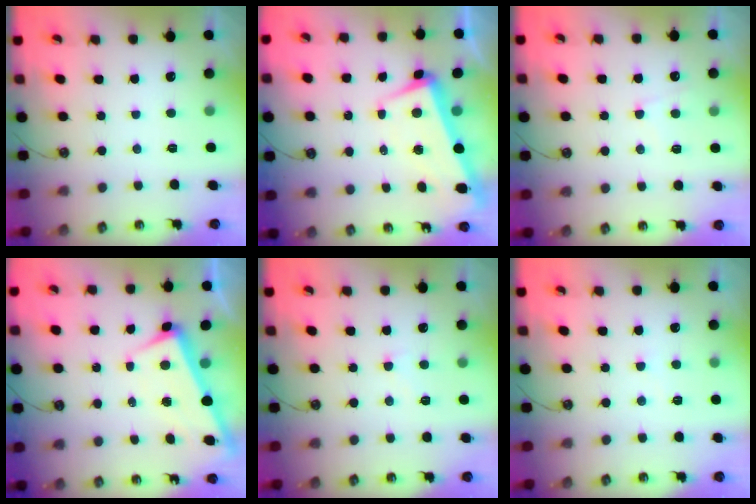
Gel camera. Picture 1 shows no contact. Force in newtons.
{"total": 2.1, "press": 0.5, "slide": 2.1}
{"total": 4.9, "press": 4.9, "slide": 0.6}
{"total": 1.9, "press": 1.8, "slide": 0.6}
{"total": 1.0, "press": 0.8, "slide": 0.6}
{"total": 7.1, "press": 7.1, "slide": 0.3}